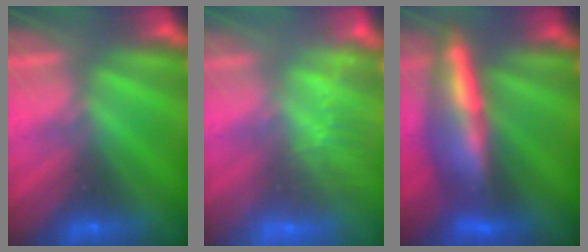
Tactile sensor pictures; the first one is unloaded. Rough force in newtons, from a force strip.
{"total": 3.6}
{"total": 7.9}